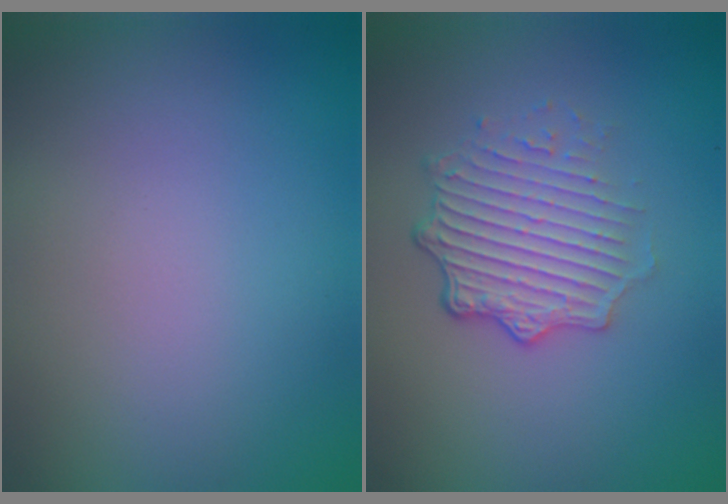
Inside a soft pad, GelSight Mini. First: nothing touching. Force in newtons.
{"total": 5.0, "press": 3.6, "slide": 3.5}